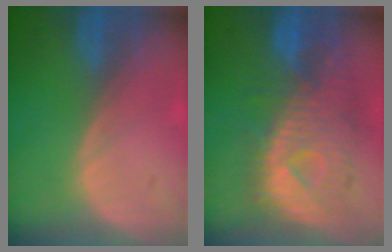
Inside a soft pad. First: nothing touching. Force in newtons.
{"total": 10.9, "press": 9.6, "slide": 5.0}